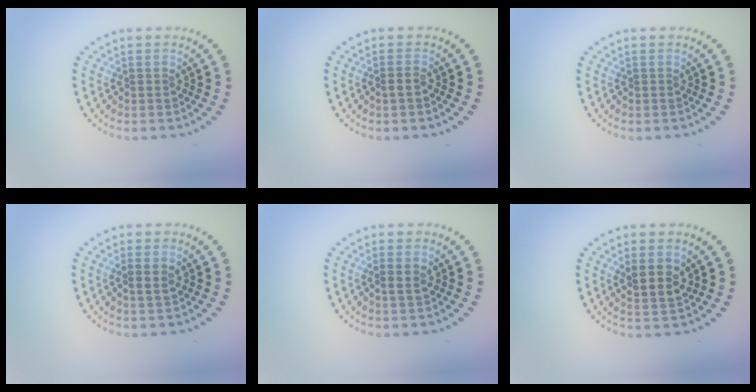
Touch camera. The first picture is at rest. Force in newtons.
{"total": 0.6, "press": 0.5, "slide": 0.3}
{"total": 0.0}
{"total": 0.8, "press": 0.8, "slide": 0.2}
{"total": 0.8, "press": 0.8, "slide": 0.2}
{"total": 2.7, "press": 2.5, "slide": 1.1}